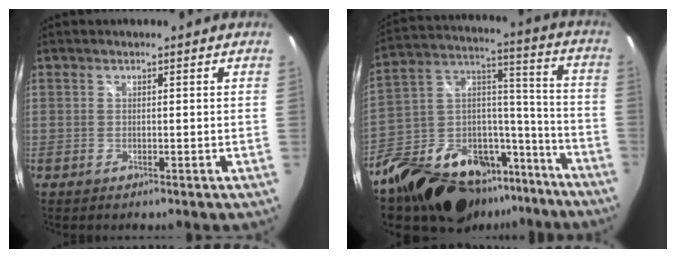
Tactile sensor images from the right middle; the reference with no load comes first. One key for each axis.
{"total": 26.9, "fx": -19.0, "fy": 14.6, "fz": 12.2, "tx": -0.245, "ty": 0.062, "tz": -0.286}